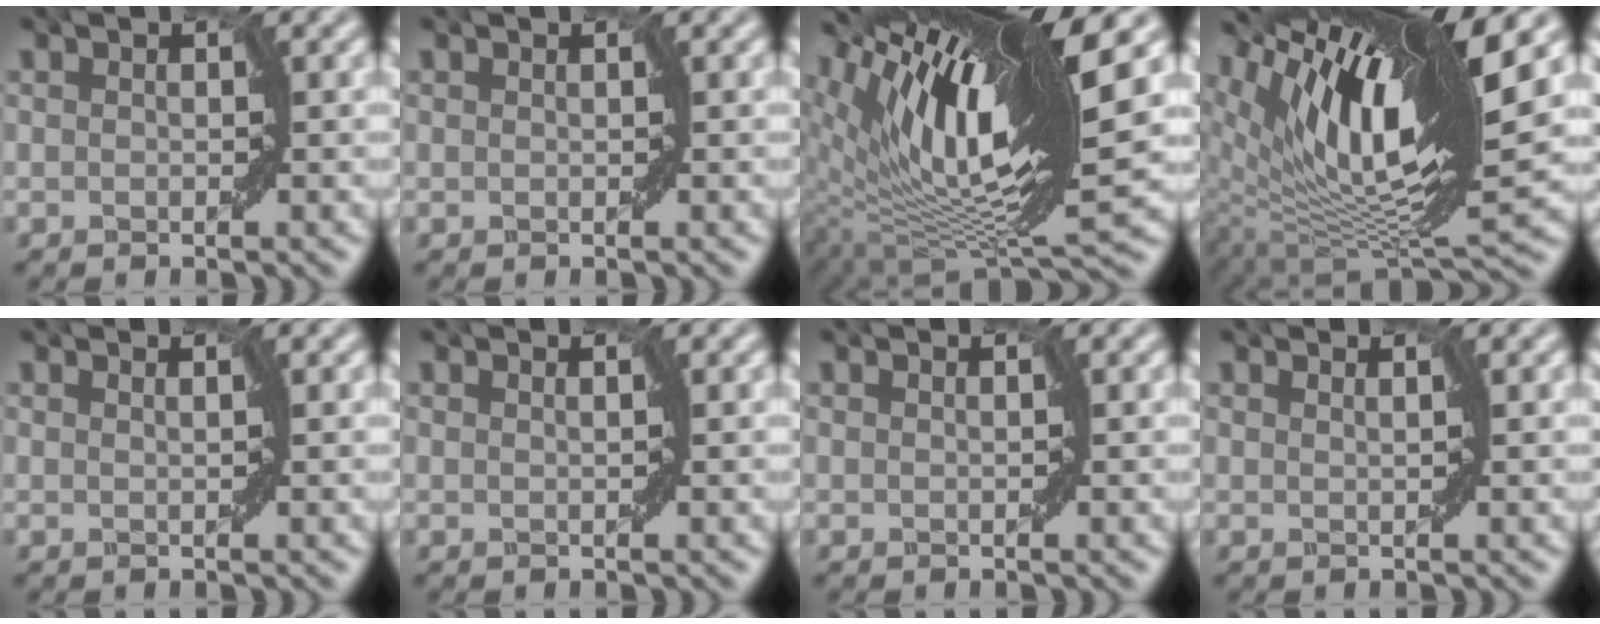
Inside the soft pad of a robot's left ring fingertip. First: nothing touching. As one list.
[{"total": 0.0}, {"total": 15.3, "force": [6.1, 3.7, 13.5], "torque": [-0.232, 0.013, 0.115]}, {"total": 14.2, "force": [6.5, 3.8, 12.0], "torque": [-0.222, 0.005, 0.126]}, {"total": 1.1, "force": [0.8, 0.3, 0.7], "torque": [-0.002, -0.004, 0.002]}, {"total": 0.8, "force": [0.6, 0.2, 0.5], "torque": [-0.003, -0.001, 0.003]}, {"total": 0.5, "force": [0.4, 0.0, 0.3], "torque": [-0.002, 0.000, 0.004]}, {"total": 1.4, "force": [1.0, 0.5, 1.0], "torque": [0.000, -0.005, -0.001]}]